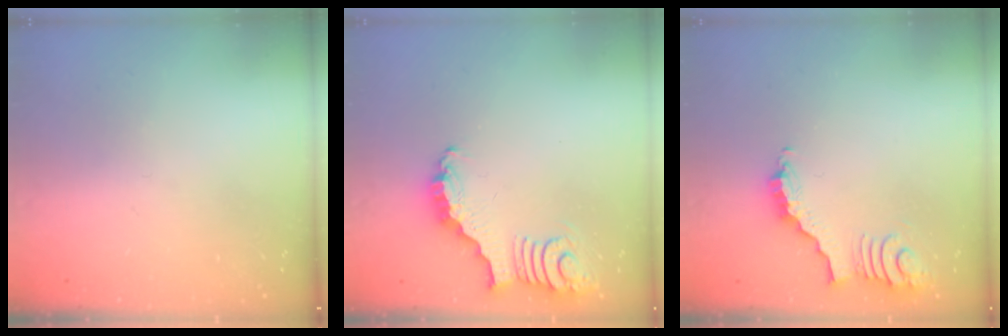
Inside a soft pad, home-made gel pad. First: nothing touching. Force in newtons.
{"total": 3.4, "press": 3.3, "slide": 0.7}
{"total": 4.0, "press": 3.9, "slide": 0.7}